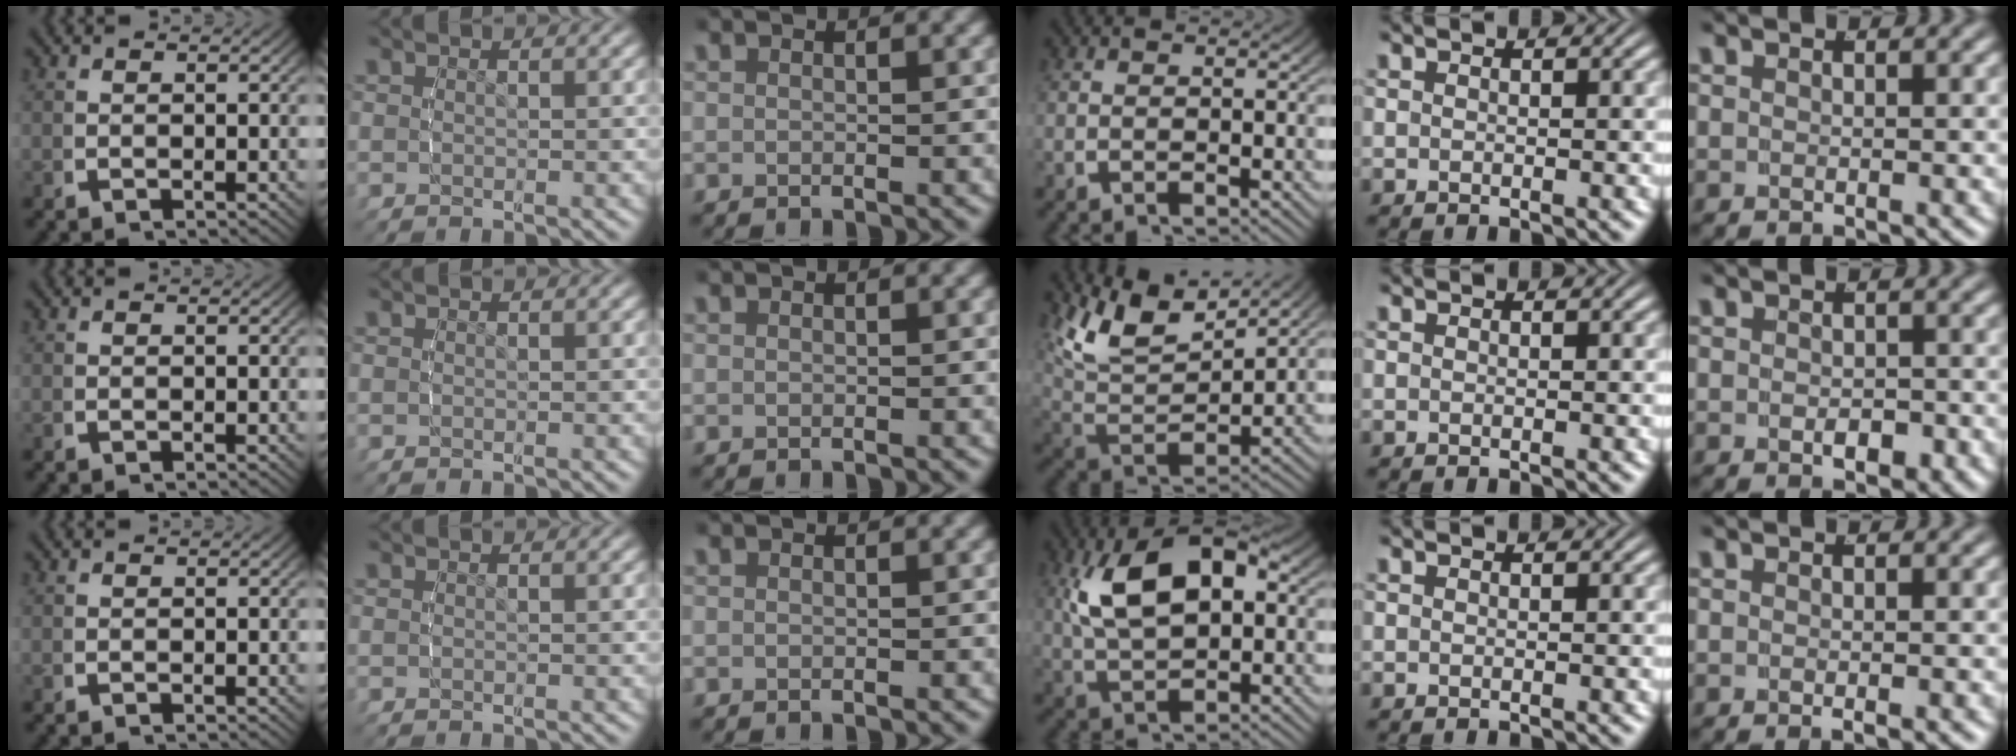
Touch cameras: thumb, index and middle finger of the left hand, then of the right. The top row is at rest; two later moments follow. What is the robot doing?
{"motion": "lift_and_place", "object": "lipstick"}